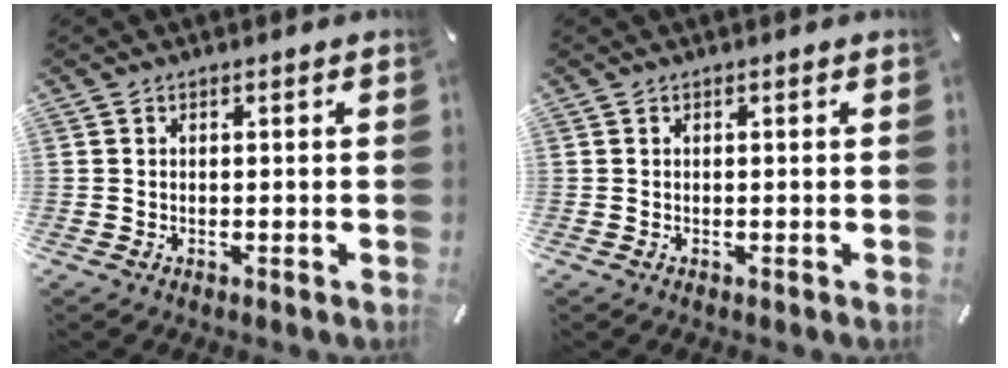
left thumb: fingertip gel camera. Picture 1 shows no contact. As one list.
[{"total": 0.0}]